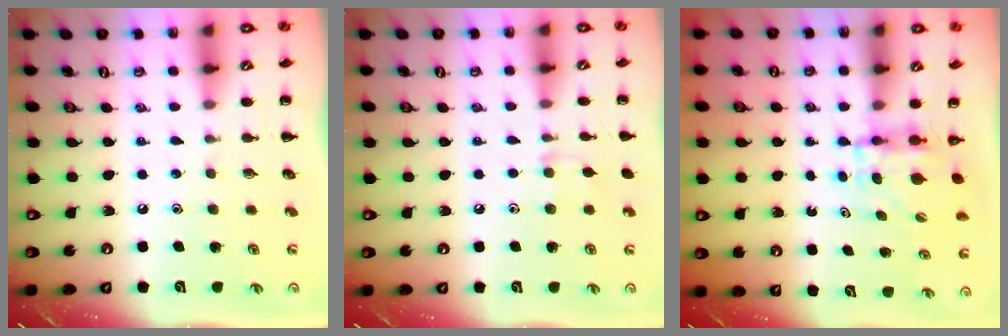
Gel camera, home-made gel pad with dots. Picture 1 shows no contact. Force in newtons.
{"total": 5.9, "press": 5.5, "slide": 2.2}
{"total": 4.2, "press": 4.2, "slide": 0.1}